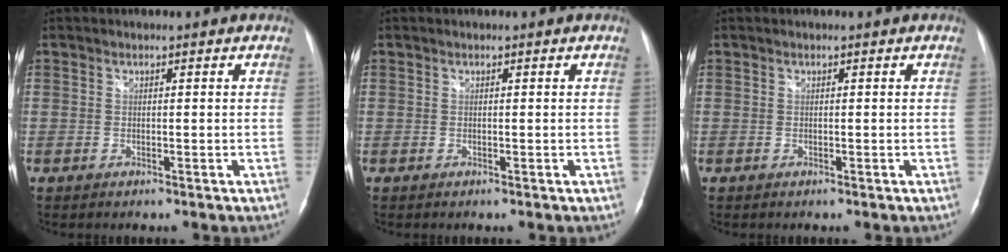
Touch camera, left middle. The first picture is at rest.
{"total": 0.0}
{"total": 0.0}